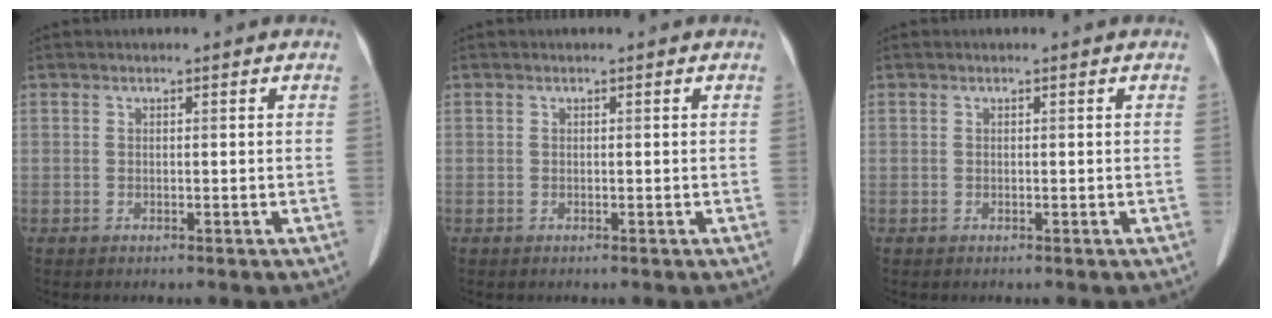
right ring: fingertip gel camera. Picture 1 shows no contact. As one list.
[{"total": 0.0}, {"total": 0.0}]